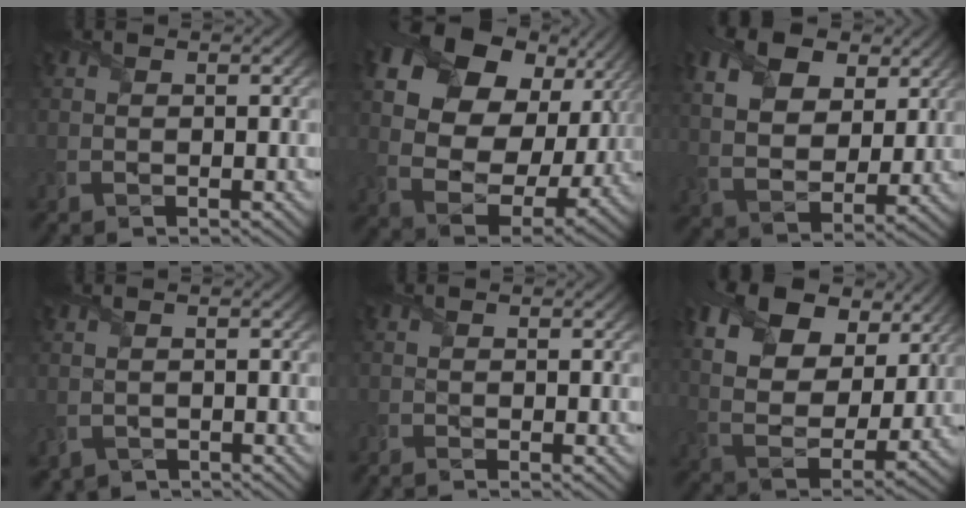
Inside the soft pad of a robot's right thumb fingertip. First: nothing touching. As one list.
[{"total": 19.0, "force": [5.8, 12.5, 13.1], "torque": [-0.281, 0.014, 0.126]}, {"total": 12.9, "force": [6.2, 7.6, 8.3], "torque": [-0.199, 0.011, 0.097]}, {"total": 0.8, "force": [-0.4, 0.7, 0.2], "torque": [-0.017, -0.006, -0.005]}, {"total": 0.9, "force": [-0.7, -0.1, 0.6], "torque": [-0.018, -0.004, -0.015]}, {"total": 17.8, "force": [8.9, 10.9, 10.9], "torque": [-0.254, 0.033, 0.155]}]